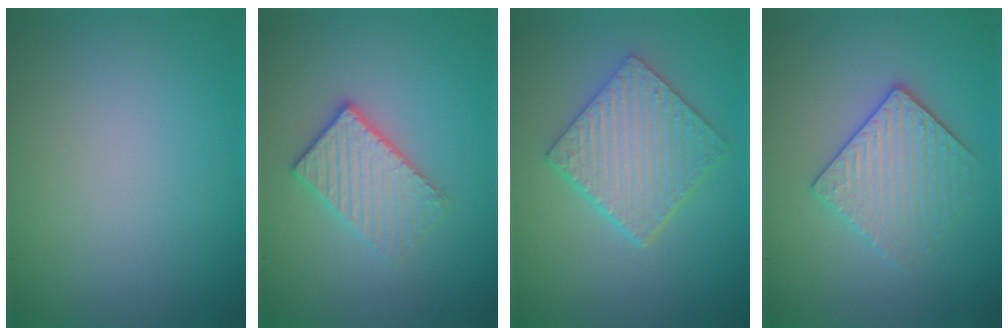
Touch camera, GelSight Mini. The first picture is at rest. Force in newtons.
{"total": 3.3, "press": 3.0, "slide": 1.5}
{"total": 5.3, "press": 4.4, "slide": 2.9}
{"total": 3.4, "press": 3.2, "slide": 1.0}